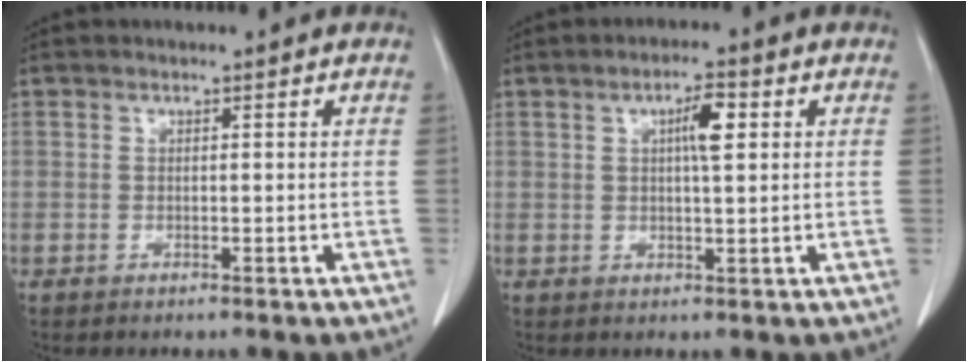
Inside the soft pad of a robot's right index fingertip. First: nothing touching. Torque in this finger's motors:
{"motor_torque": [0.12, 0.08, 0.11, 0.06]}